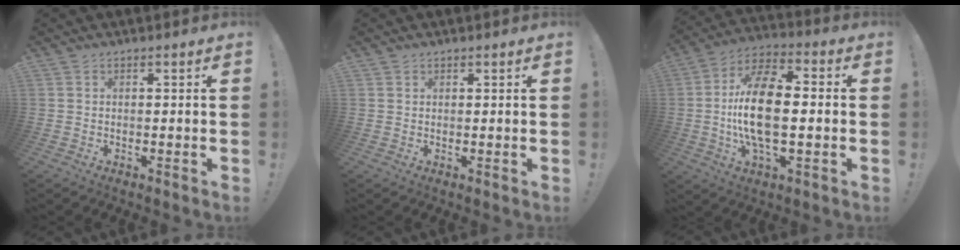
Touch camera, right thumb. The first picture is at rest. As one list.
[{"total": 0.9, "force": [0.7, 0.5, -0.1], "torque": [0.006, -0.003, 0.013]}, {"total": 17.5, "force": [-1.1, 8.1, 15.5], "torque": [-0.290, -0.001, -0.025]}]